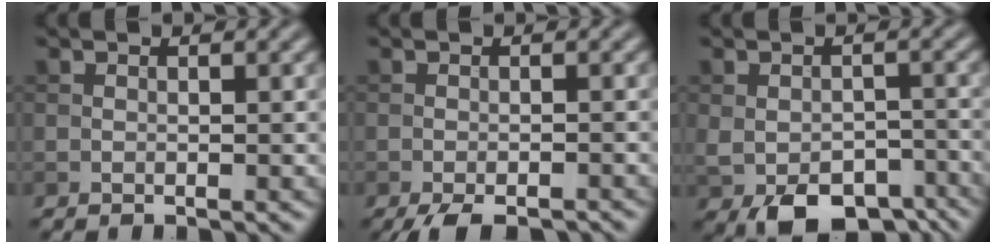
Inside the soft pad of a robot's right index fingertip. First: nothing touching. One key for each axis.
{"total": 3.8, "fx": -3.0, "fy": 0.8, "fz": 2.2, "tx": -0.036, "ty": -0.006, "tz": -0.050}
{"total": 7.0, "fx": -4.2, "fy": 3.7, "fz": 4.2, "tx": -0.062, "ty": -0.016, "tz": -0.058}